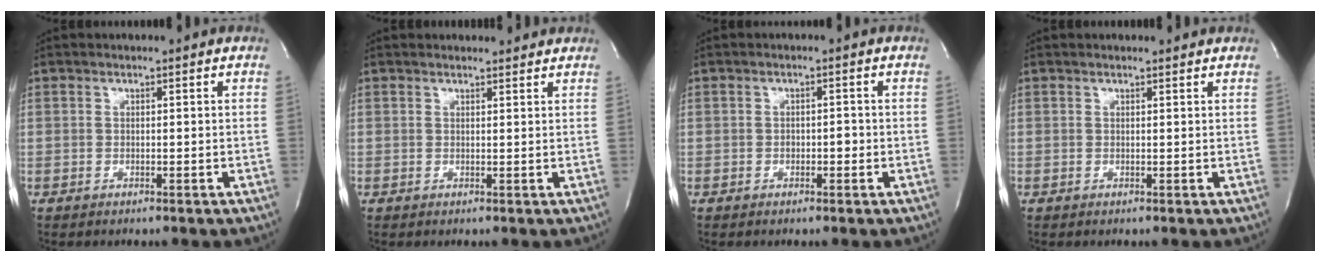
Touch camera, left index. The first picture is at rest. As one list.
[{"total": 4.5, "force": [4.3, 0.9, 0.9], "torque": [-0.012, 0.010, 0.044]}, {"total": 1.6, "force": [-0.9, 0.7, 1.1], "torque": [-0.014, -0.002, -0.014]}, {"total": 2.2, "force": [2.1, 0.3, 0.6], "torque": [-0.012, 0.007, 0.020]}]